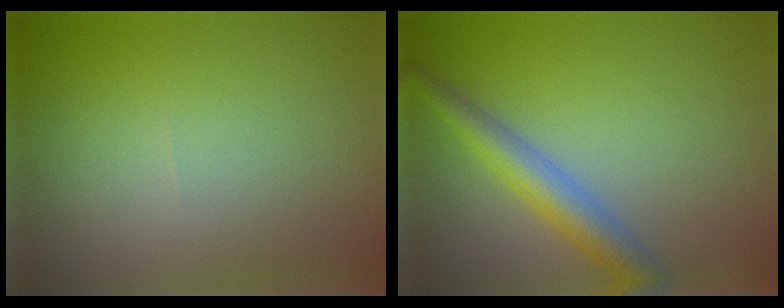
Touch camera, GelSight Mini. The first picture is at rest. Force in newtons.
{"total": 4.0, "press": 4.0, "slide": 0.1}